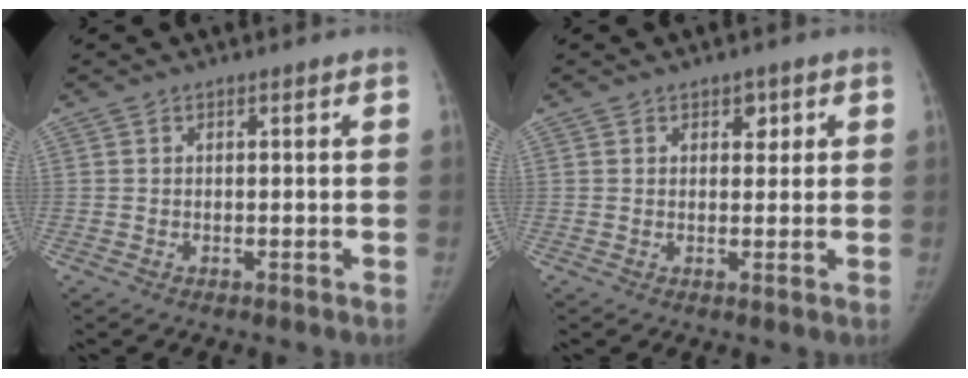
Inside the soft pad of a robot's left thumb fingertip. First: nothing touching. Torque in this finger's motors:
{"motor_torque": [0.45, 0.03, -0.04, -0.33, 0.04]}